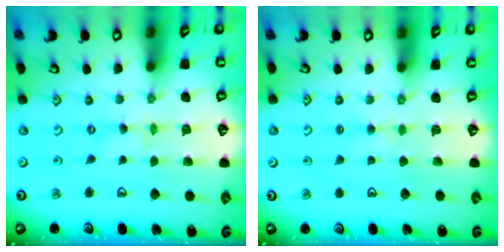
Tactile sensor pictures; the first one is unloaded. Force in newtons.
{"total": 2.9, "press": 2.8, "slide": 0.5}